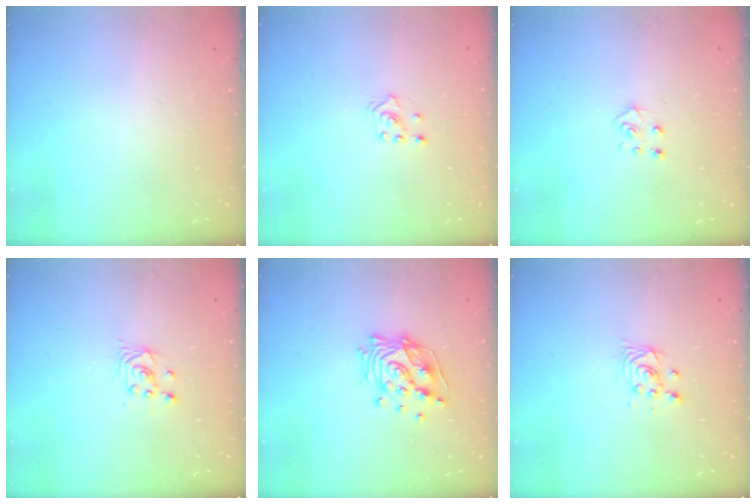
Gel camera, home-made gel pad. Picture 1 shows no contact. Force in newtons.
{"total": 2.4, "press": 2.2, "slide": 0.8}
{"total": 5.4, "press": 5.3, "slide": 0.4}
{"total": 2.2, "press": 2.2, "slide": 0.3}
{"total": 14.4, "press": 14.3, "slide": 1.7}
{"total": 2.9, "press": 2.9, "slide": 0.1}